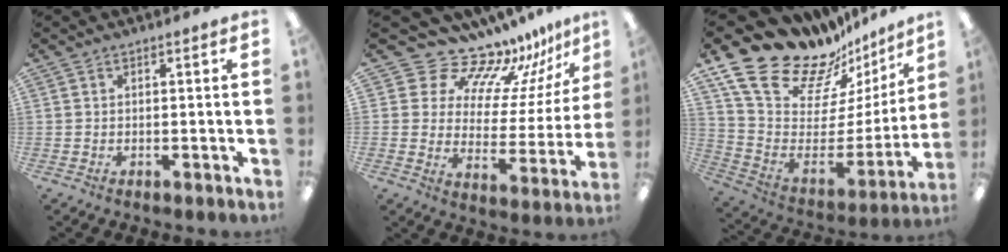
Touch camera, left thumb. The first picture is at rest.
{"total": 14.8, "force": [13.2, 6.1, 2.8], "torque": [-0.057, -0.127, 0.232]}
{"total": 23.3, "force": [18.5, 10.5, 9.5], "torque": [-0.148, -0.148, 0.343]}